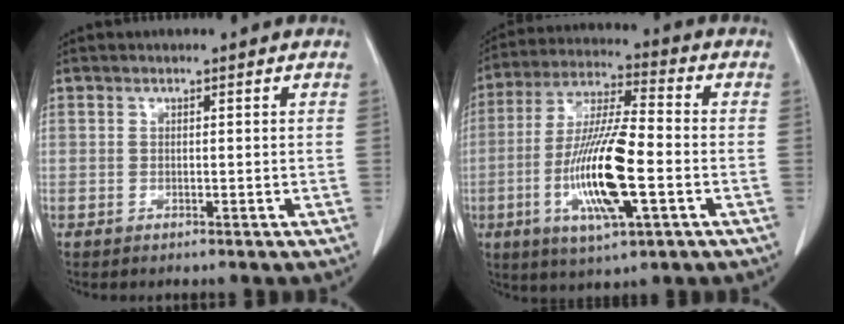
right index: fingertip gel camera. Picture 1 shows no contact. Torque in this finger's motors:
{"motor_torque": [2.09, -0.04, 0.41, 0.21]}